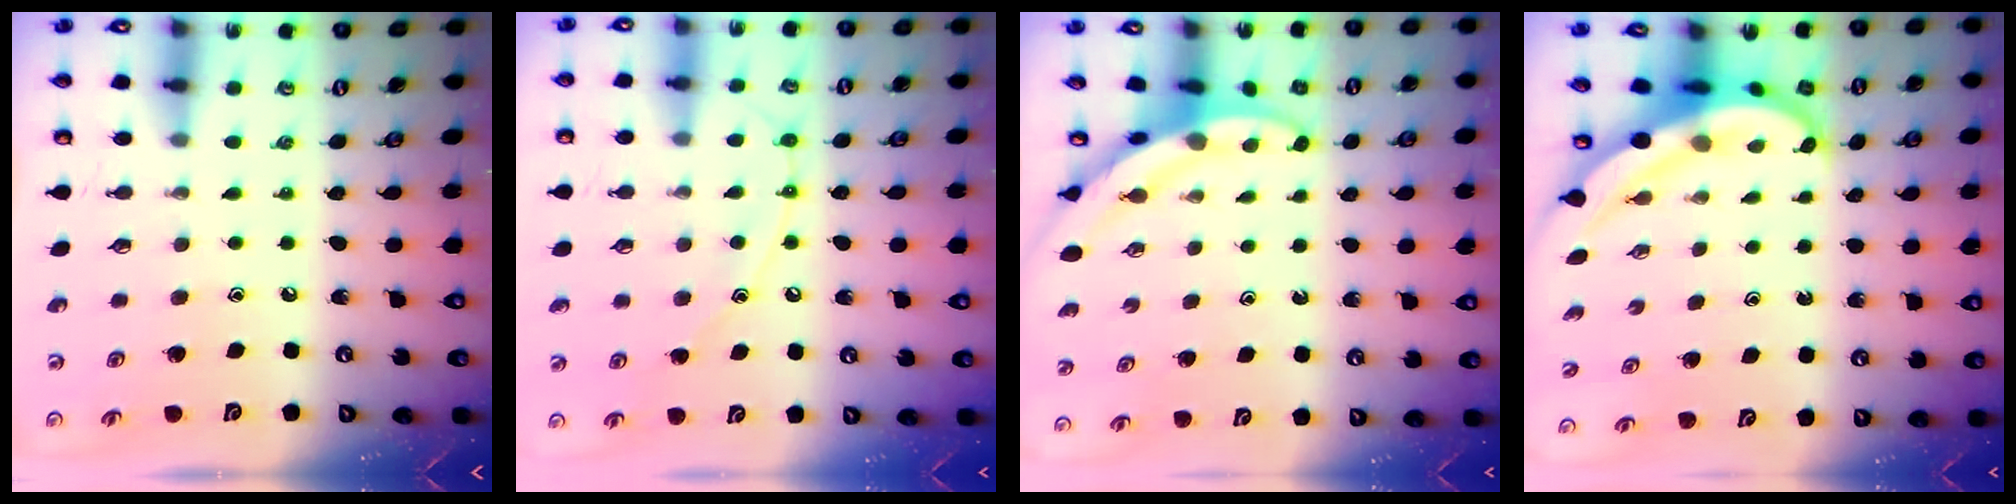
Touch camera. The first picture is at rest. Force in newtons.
{"total": 10.9, "press": 10.9, "slide": 1.0}
{"total": 3.4, "press": 3.4, "slide": 0.2}
{"total": 5.3, "press": 5.2, "slide": 0.5}